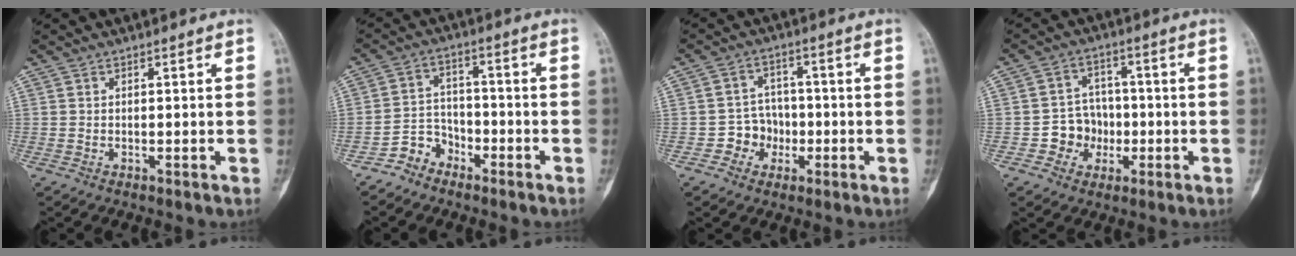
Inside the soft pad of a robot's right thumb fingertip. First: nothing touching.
{"total": 5.5, "force": [-4.0, 3.7, 0.5], "torque": [0.014, 0.042, -0.080]}
{"total": 5.5, "force": [-1.9, 5.0, 1.2], "torque": [0.017, 0.021, -0.035]}
{"total": 7.2, "force": [-1.6, 6.5, 2.6], "torque": [-0.005, 0.019, -0.026]}